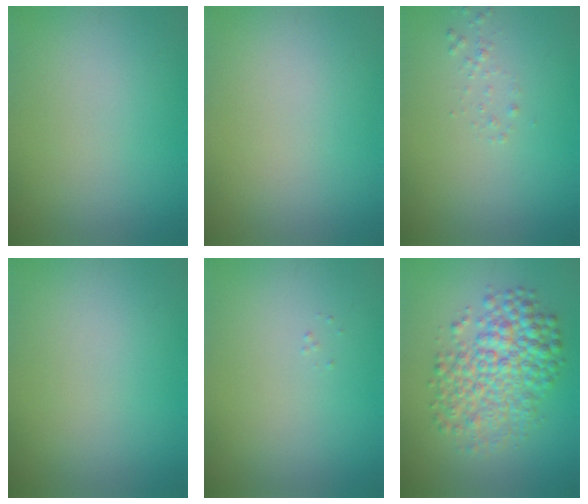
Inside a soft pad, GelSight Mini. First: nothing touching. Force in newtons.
{"total": 0.0}
{"total": 0.7, "press": 0.7, "slide": 0.0}
{"total": 0.0}
{"total": 0.0}
{"total": 6.5, "press": 6.5, "slide": 0.0}